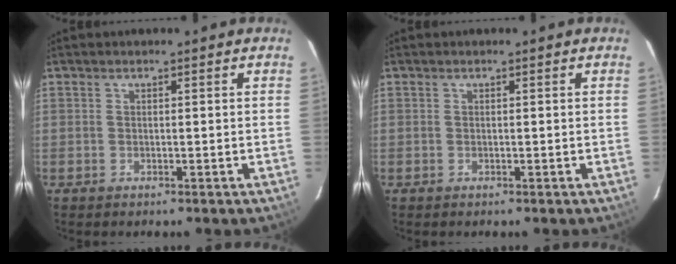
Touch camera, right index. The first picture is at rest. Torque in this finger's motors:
{"motor_torque": [-0.04, -0.04, 0.13, 0.01]}